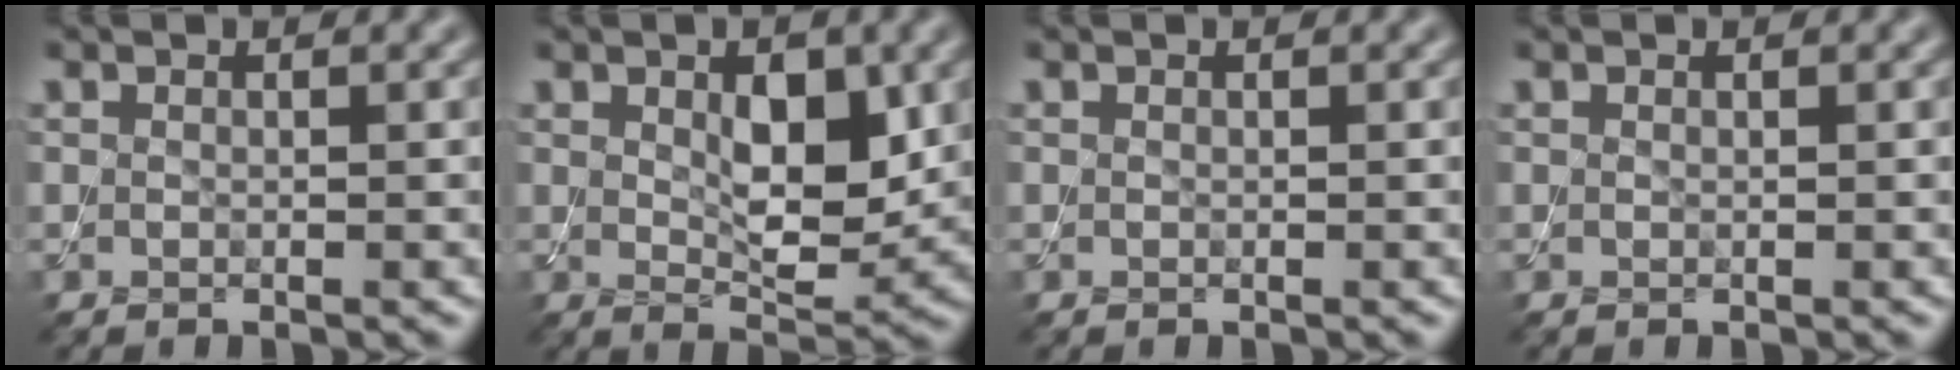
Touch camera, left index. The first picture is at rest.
{"total": 5.3, "force": [1.1, 2.7, 4.4], "torque": [-0.070, -0.010, 0.026]}
{"total": 0.0}
{"total": 0.0}